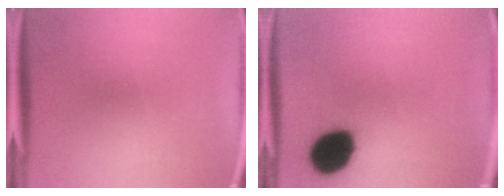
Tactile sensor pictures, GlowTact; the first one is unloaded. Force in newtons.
{"total": 14.4}